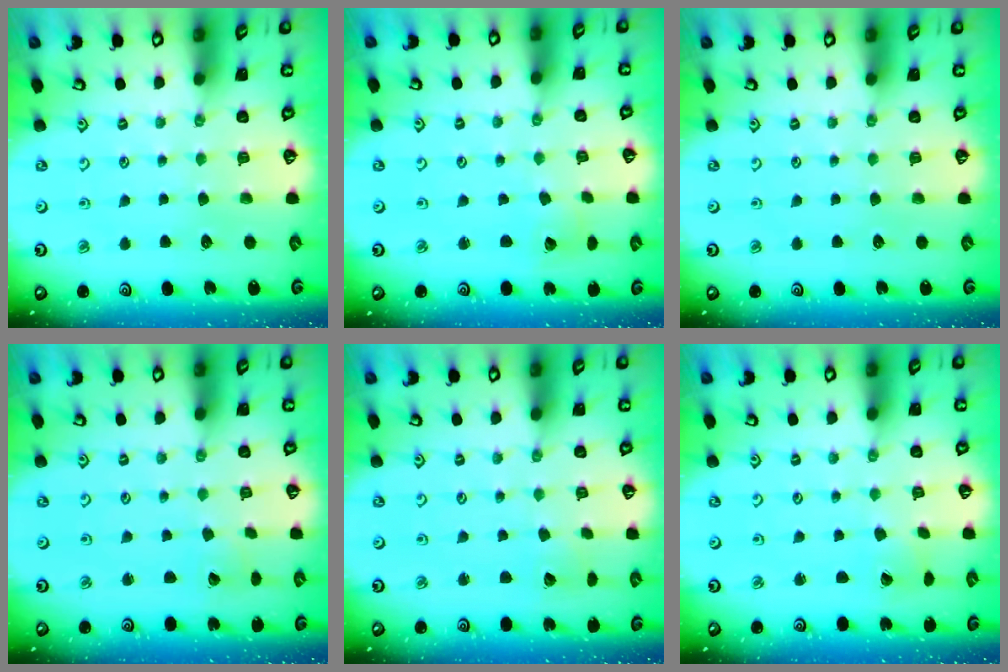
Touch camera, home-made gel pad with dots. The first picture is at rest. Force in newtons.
{"total": 2.2, "press": 2.2, "slide": 0.3}
{"total": 0.0}
{"total": 1.6, "press": 1.6, "slide": 0.1}
{"total": 3.2, "press": 3.2, "slide": 0.4}
{"total": 0.8, "press": 0.8, "slide": 0.1}